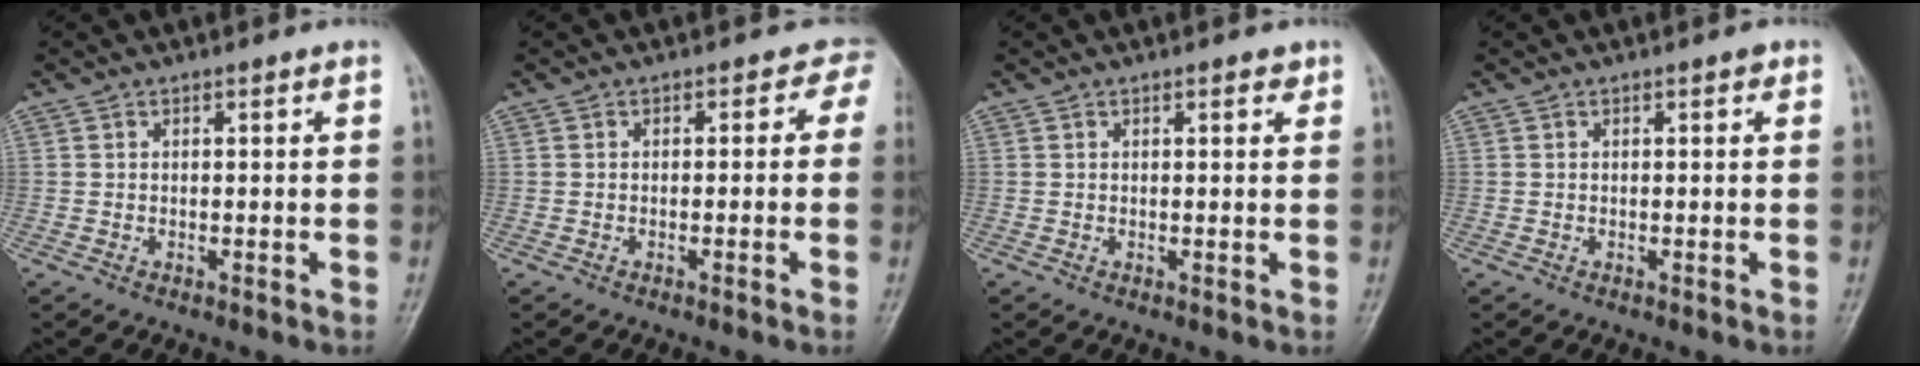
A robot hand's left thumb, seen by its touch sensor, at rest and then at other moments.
{"total": 2.0, "force": [-0.3, 1.7, 0.9], "torque": [0.020, 0.011, -0.019]}
{"total": 1.3, "force": [0.8, 0.6, 0.9], "torque": [-0.005, -0.002, 0.008]}
{"total": 0.6, "force": [0.3, 0.3, 0.5], "torque": [-0.002, 0.001, 0.000]}